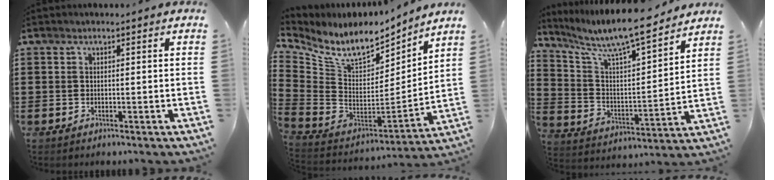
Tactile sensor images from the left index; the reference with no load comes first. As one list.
[{"total": 9.3, "force": [6.9, 3.7, 5.0], "torque": [-0.123, -0.052, 0.121]}, {"total": 9.0, "force": [8.0, 0.5, 4.1], "torque": [-0.113, -0.055, 0.132]}]